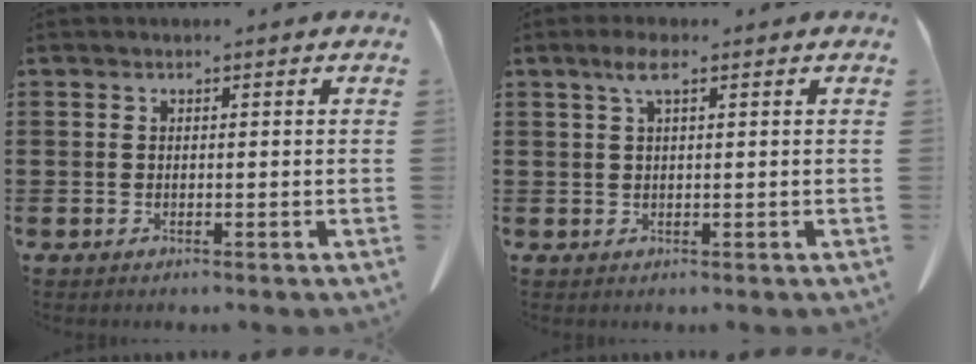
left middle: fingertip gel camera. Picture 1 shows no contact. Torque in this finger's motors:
{"motor_torque": [0.89, 0.20, 0.10, 0.08]}